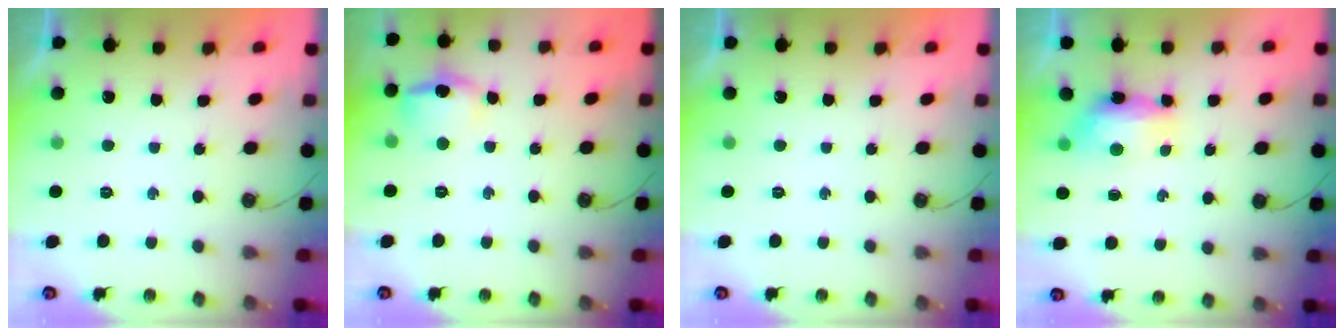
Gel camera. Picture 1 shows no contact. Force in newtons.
{"total": 10.8, "press": 10.7, "slide": 1.4}
{"total": 0.0}
{"total": 7.7, "press": 7.6, "slide": 1.1}